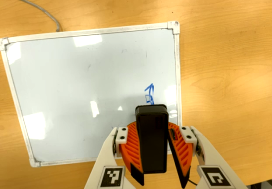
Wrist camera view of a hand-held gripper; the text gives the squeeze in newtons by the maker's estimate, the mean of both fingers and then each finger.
{"total": 9.7, "left": 10.1, "right": 9.3}